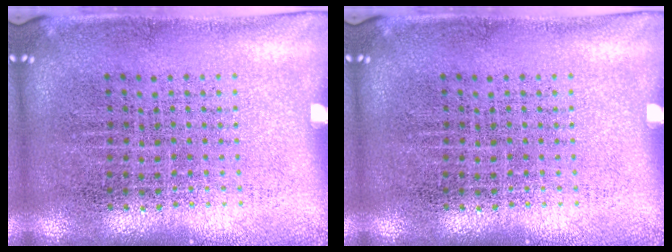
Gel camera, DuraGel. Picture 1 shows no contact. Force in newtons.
{"total": 0.0}